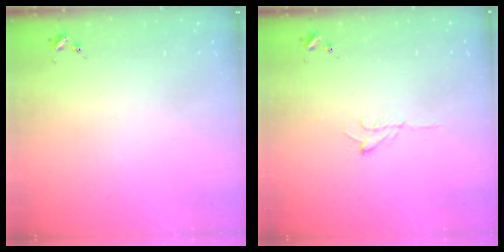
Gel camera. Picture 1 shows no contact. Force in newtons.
{"total": 6.5, "press": 6.5, "slide": 0.8}